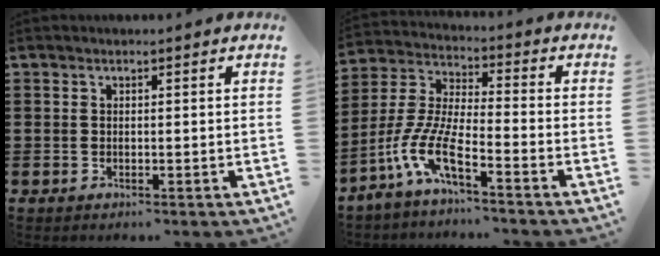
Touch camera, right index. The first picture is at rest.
{"total": 8.5, "force": [-5.6, 1.3, 6.3], "torque": [-0.171, -0.027, -0.119]}